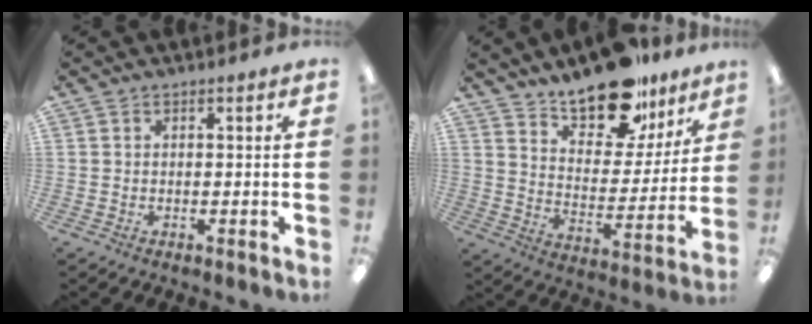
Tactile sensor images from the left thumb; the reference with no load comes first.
{"total": 17.1, "force": [13.9, 7.0, 7.2], "torque": [-0.112, -0.098, 0.244]}